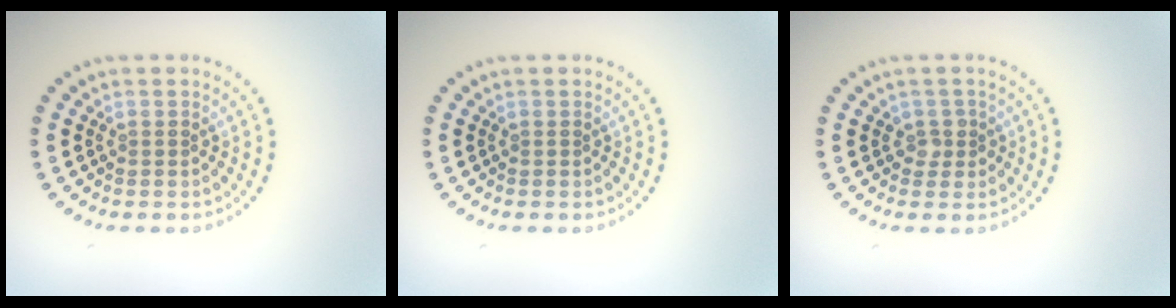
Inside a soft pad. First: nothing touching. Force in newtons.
{"total": 0.0}
{"total": 1.3, "press": 1.1, "slide": 0.7}